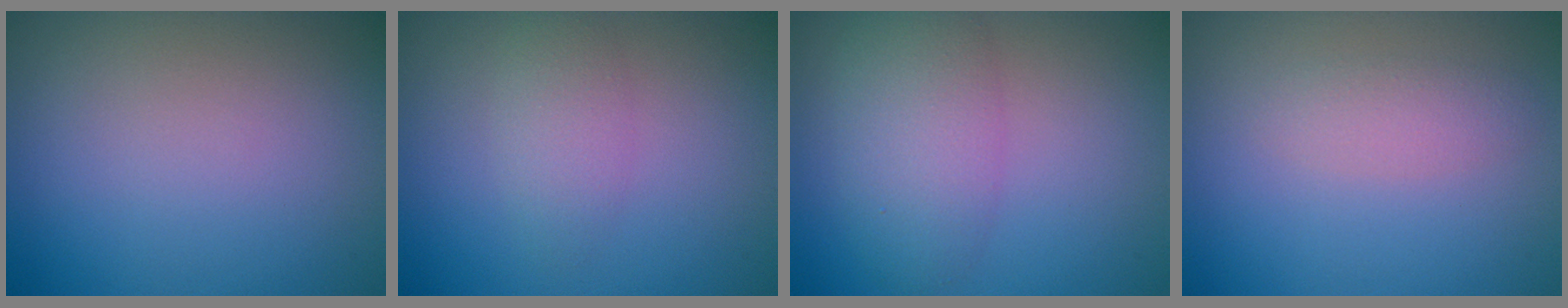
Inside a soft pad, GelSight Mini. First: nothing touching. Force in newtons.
{"total": 1.9, "press": 1.9, "slide": 0.0}
{"total": 4.6, "press": 4.6, "slide": 0.2}
{"total": 1.7, "press": 1.7, "slide": 0.1}